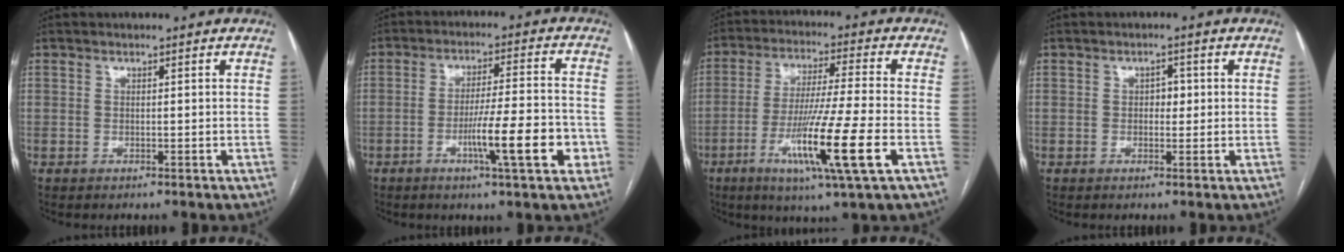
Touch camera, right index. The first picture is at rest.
{"total": 9.9, "force": [-3.7, 0.7, 9.2], "torque": [-0.145, -0.001, -0.058]}
{"total": 14.1, "force": [-5.0, -0.9, 13.2], "torque": [-0.251, -0.027, -0.093]}
{"total": 2.0, "force": [0.1, 1.3, 1.5], "torque": [-0.017, 0.005, 0.000]}